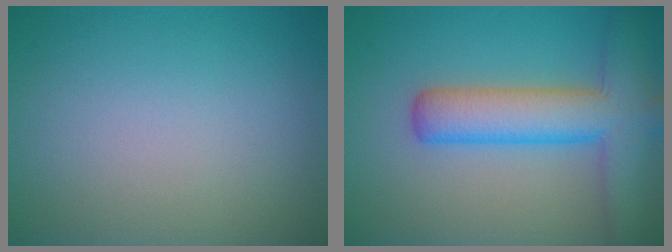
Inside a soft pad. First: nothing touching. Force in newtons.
{"total": 7.6, "press": 7.6, "slide": 0.3}